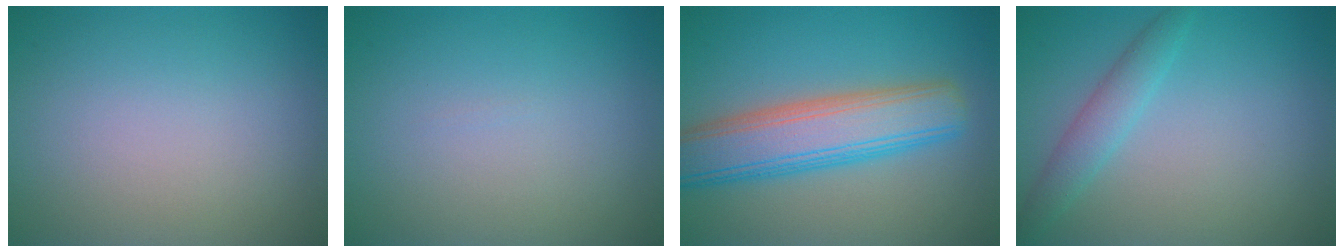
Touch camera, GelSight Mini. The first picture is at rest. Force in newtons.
{"total": 0.0}
{"total": 7.5, "press": 7.5, "slide": 0.2}
{"total": 2.3, "press": 2.3, "slide": 0.1}